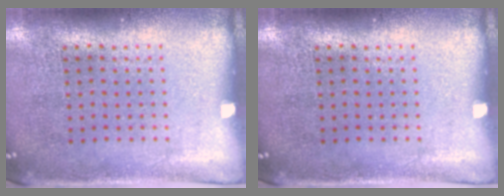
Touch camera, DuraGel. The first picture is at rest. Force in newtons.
{"total": 0.0}